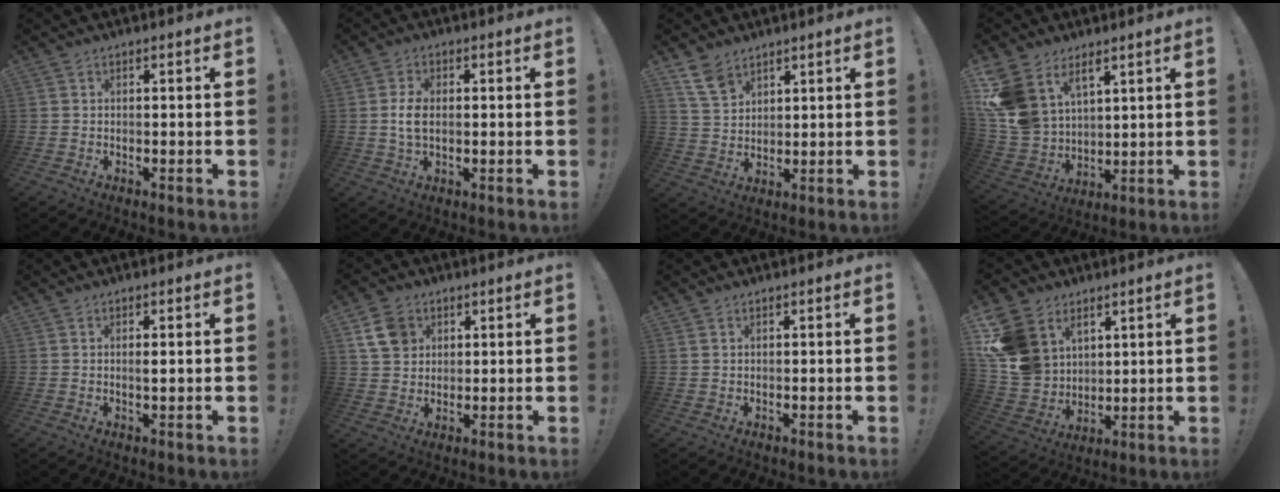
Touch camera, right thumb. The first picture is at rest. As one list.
[{"total": 5.2, "force": [-0.2, 3.0, 4.2], "torque": [-0.088, -0.002, -0.007]}, {"total": 7.8, "force": [5.8, 4.3, 3.0], "torque": [-0.055, -0.030, 0.114]}, {"total": 13.2, "force": [7.5, 8.8, 6.4], "torque": [-0.144, -0.048, 0.148]}, {"total": 1.3, "force": [0.2, 0.1, 1.3], "torque": [-0.011, -0.005, -0.002]}, {"total": 9.1, "force": [3.8, 7.2, 4.1], "torque": [-0.069, -0.007, 0.076]}, {"total": 0.6, "force": [0.4, 0.4, 0.3], "torque": [-0.009, 0.001, 0.008]}, {"total": 14.3, "force": [6.6, 11.3, 5.9], "torque": [-0.125, -0.038, 0.135]}]